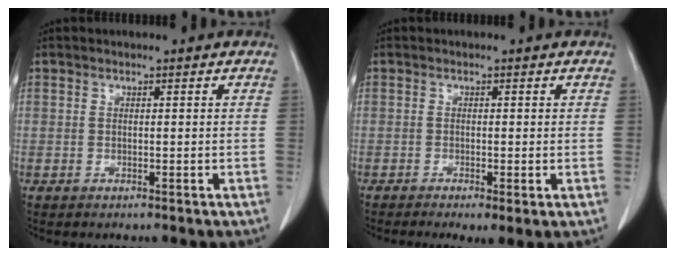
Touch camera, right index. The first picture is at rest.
{"total": 3.3, "force": [-1.6, 0.8, 2.9], "torque": [-0.045, -0.011, -0.021]}